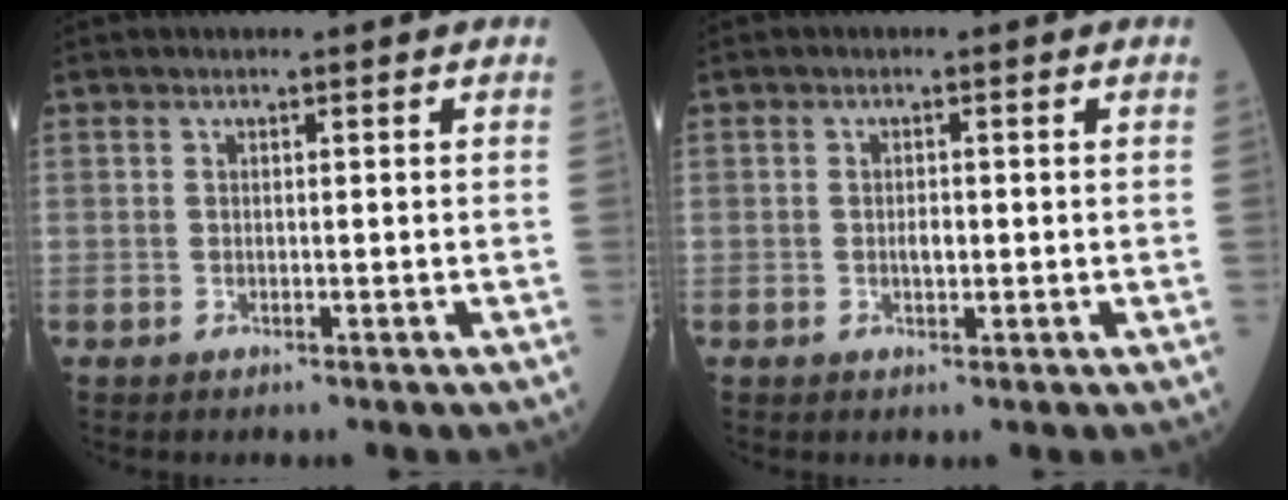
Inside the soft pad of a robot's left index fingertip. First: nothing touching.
{"total": 1.5, "force": [-0.4, 0.7, 1.3], "torque": [-0.022, -0.002, -0.008]}